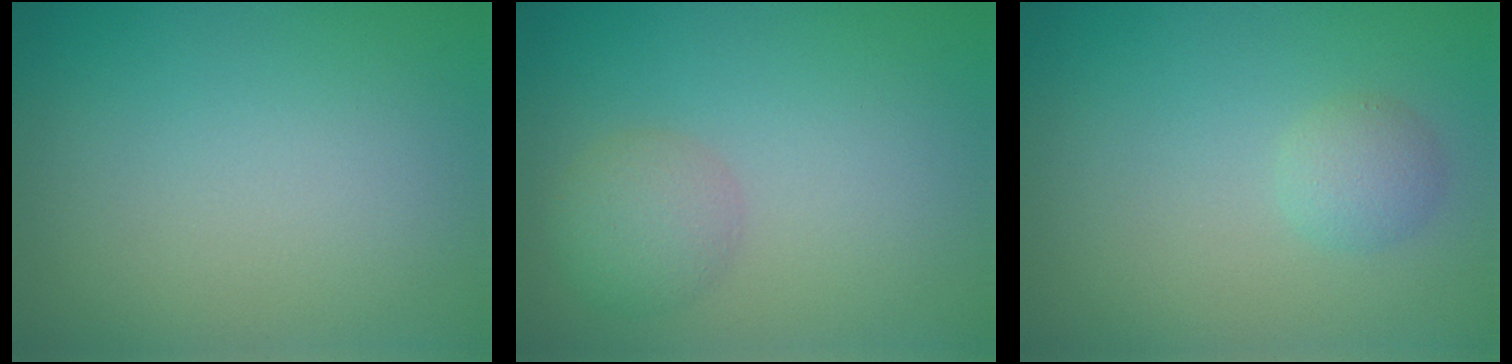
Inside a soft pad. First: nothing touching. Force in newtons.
{"total": 2.1, "press": 2.1, "slide": 0.2}
{"total": 1.6, "press": 1.6, "slide": 0.1}